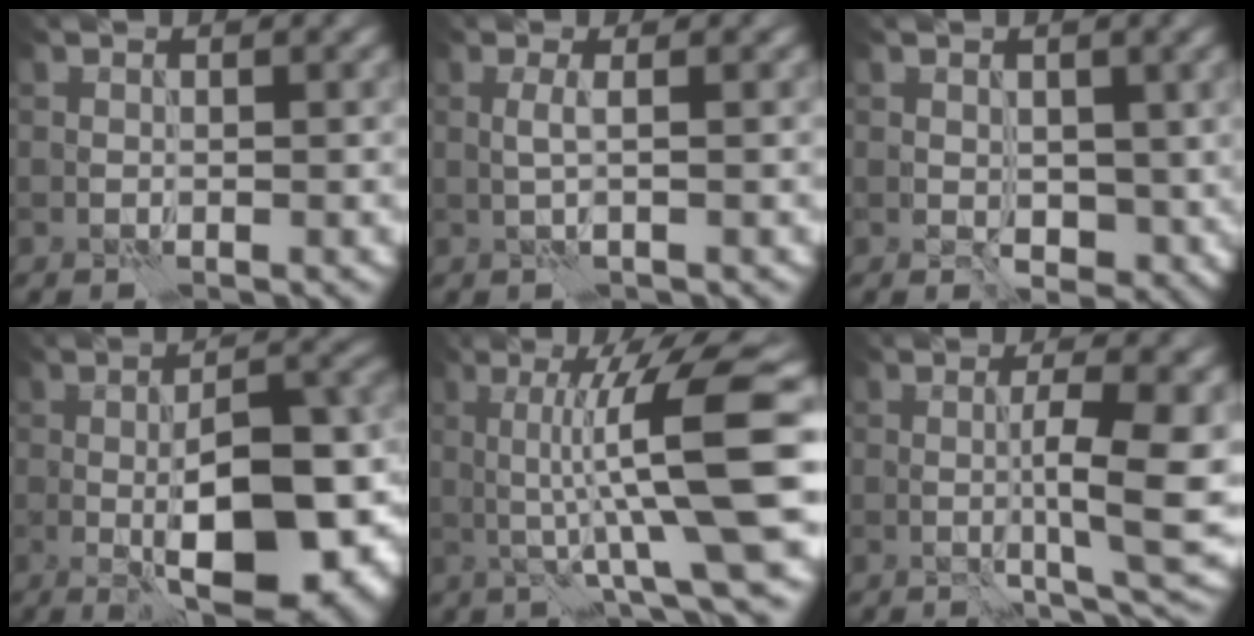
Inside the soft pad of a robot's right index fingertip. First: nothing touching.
{"total": 1.2, "force": [-0.1, -0.3, 1.1], "torque": [-0.024, 0.003, -0.004]}
{"total": 2.8, "force": [-0.1, 1.9, 2.1], "torque": [-0.026, -0.010, -0.001]}
{"total": 14.1, "force": [-3.3, 5.4, 12.6], "torque": [-0.162, 0.000, -0.050]}
{"total": 10.6, "force": [0.4, 1.4, 10.4], "torque": [-0.146, 0.013, 0.007]}
{"total": 6.3, "force": [-0.4, 0.8, 6.2], "torque": [-0.096, -0.002, -0.005]}